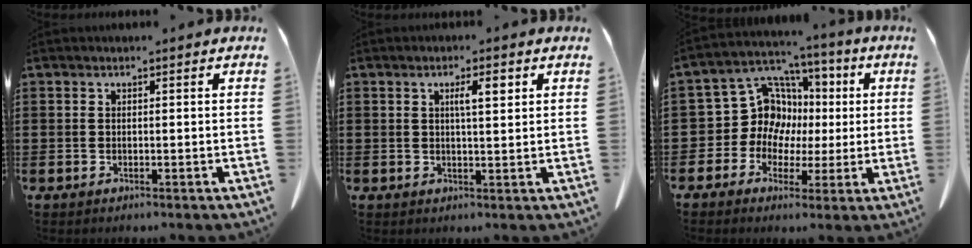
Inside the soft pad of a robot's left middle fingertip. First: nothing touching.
{"total": 3.3, "force": [1.2, 0.8, 3.0], "torque": [-0.044, -0.001, 0.014]}
{"total": 10.4, "force": [0.9, 9.7, 3.6], "torque": [-0.126, -0.007, 0.019]}